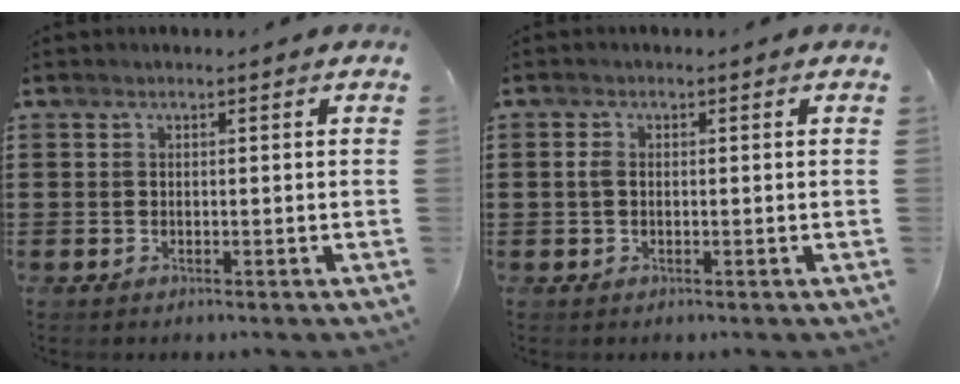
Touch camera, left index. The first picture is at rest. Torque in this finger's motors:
{"motor_torque": [0.25, 0.35, 0.14, 0.02]}